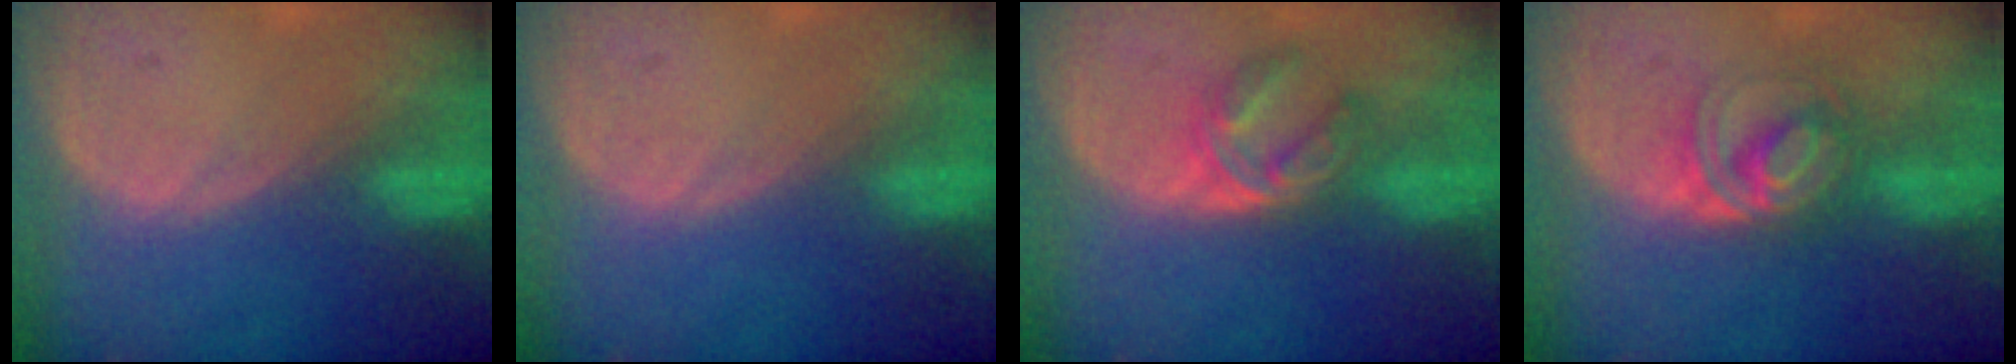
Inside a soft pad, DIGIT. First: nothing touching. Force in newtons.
{"total": 0.0}
{"total": 5.9, "press": 4.8, "slide": 3.4}
{"total": 6.0, "press": 5.6, "slide": 2.2}